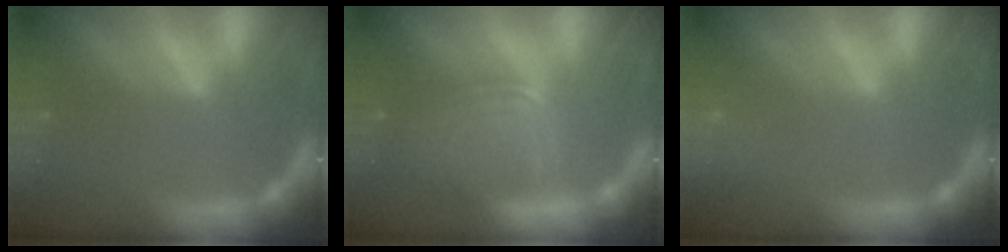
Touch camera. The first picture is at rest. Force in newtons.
{"total": 7.1}
{"total": 4.0}